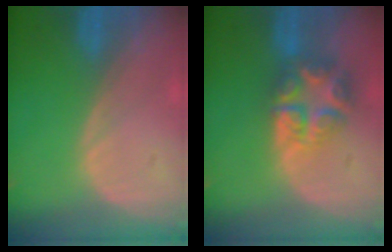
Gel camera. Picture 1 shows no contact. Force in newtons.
{"total": 7.9, "press": 6.8, "slide": 4.0}